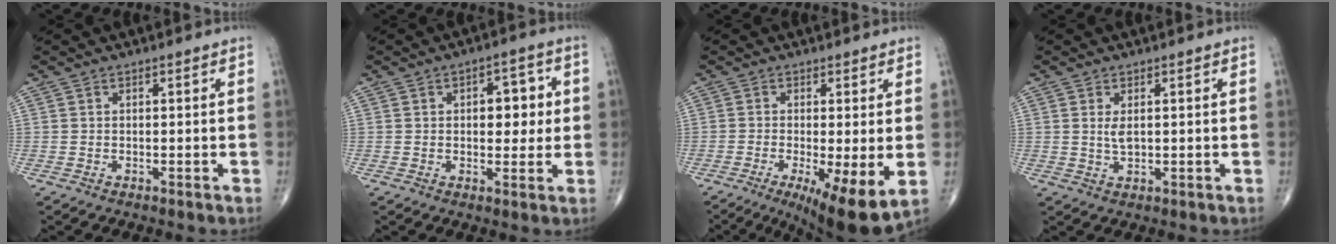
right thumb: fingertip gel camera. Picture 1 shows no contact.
{"total": 7.3, "force": [1.1, 4.2, 5.9], "torque": [-0.041, 0.004, 0.012]}
{"total": 11.3, "force": [-3.1, 2.9, 10.5], "torque": [-0.169, -0.023, -0.044]}
{"total": 2.5, "force": [0.5, 1.1, 2.1], "torque": [-0.038, -0.005, 0.013]}